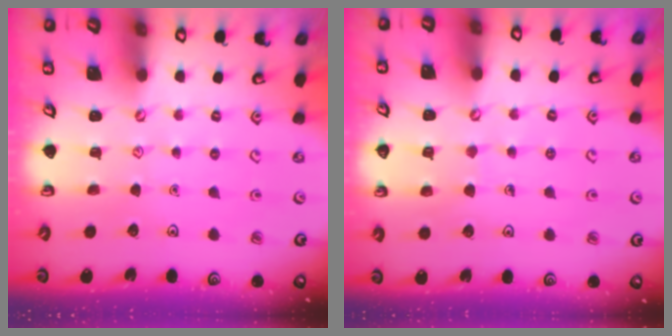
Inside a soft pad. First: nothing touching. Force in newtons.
{"total": 4.7, "press": 4.7, "slide": 0.3}